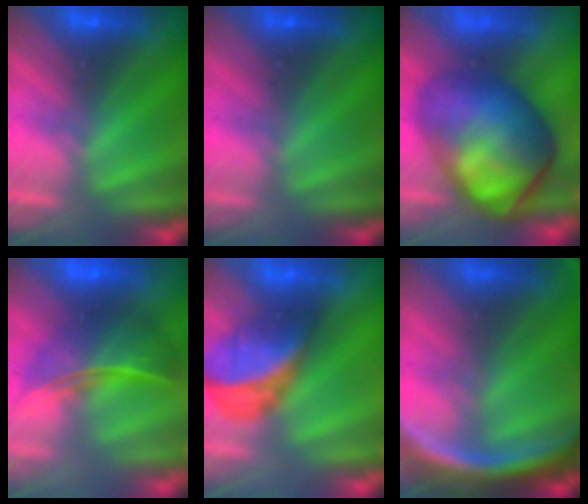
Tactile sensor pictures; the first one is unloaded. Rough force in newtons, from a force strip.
{"total": 2.6}
{"total": 7.1}
{"total": 9.0}
{"total": 2.9}
{"total": 11.4}